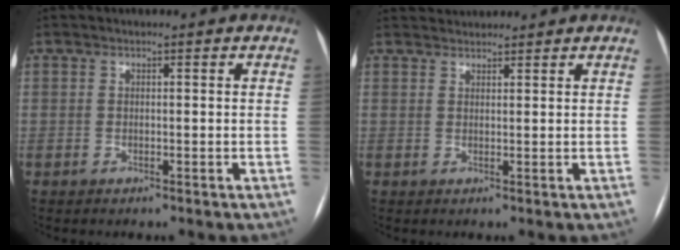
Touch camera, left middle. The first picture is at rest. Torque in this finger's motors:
{"motor_torque": [0.29, -0.60, 0.03, -0.01]}